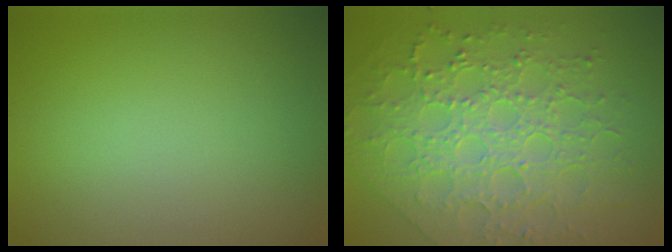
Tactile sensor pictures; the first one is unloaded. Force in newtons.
{"total": 8.5, "press": 6.1, "slide": 5.9}